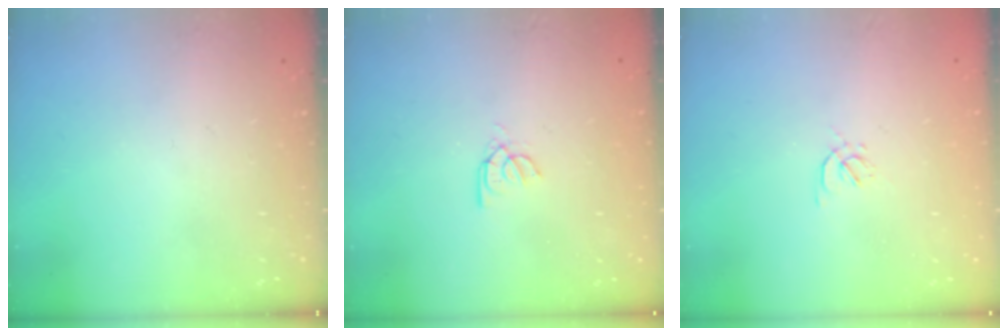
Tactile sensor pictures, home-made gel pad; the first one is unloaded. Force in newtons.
{"total": 2.6, "press": 2.6, "slide": 0.2}
{"total": 1.6, "press": 1.6, "slide": 0.4}